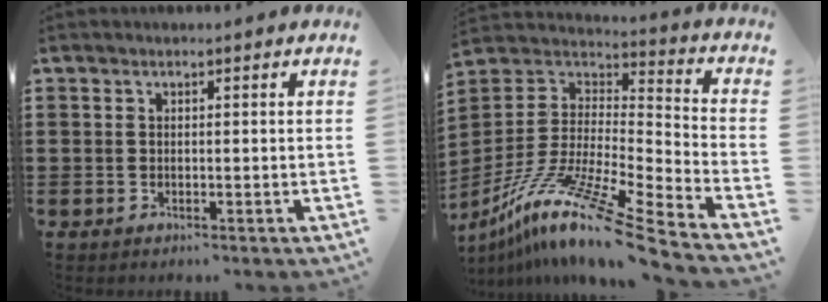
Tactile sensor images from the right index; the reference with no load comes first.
{"total": 14.3, "force": [-10.9, 0.1, 9.1], "torque": [-0.176, 0.008, -0.209]}